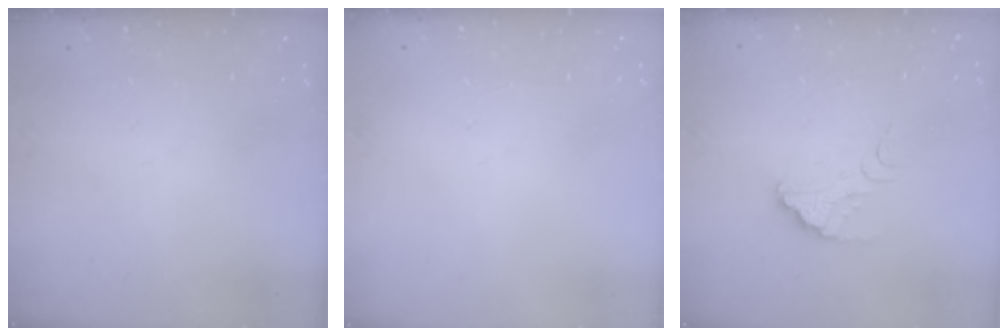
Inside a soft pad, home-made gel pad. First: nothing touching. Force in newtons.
{"total": 2.3, "press": 2.3, "slide": 0.1}
{"total": 3.1, "press": 3.1, "slide": 0.1}